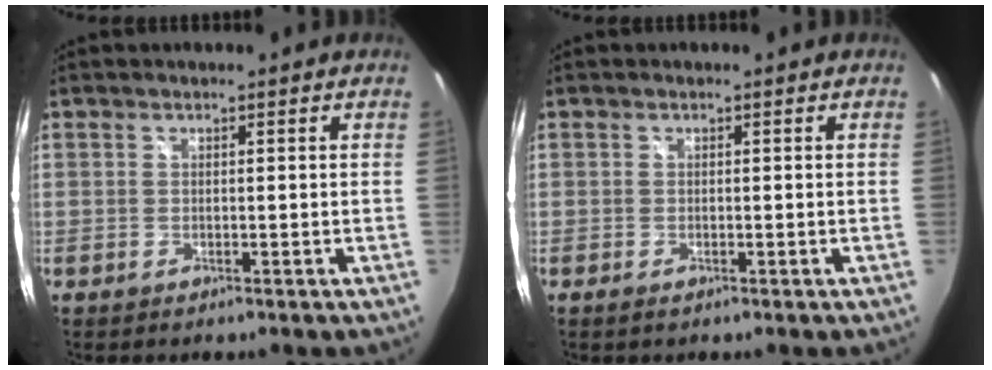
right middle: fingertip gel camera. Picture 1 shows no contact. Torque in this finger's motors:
{"motor_torque": [-0.42, 0.05, -0.01, 0.00]}